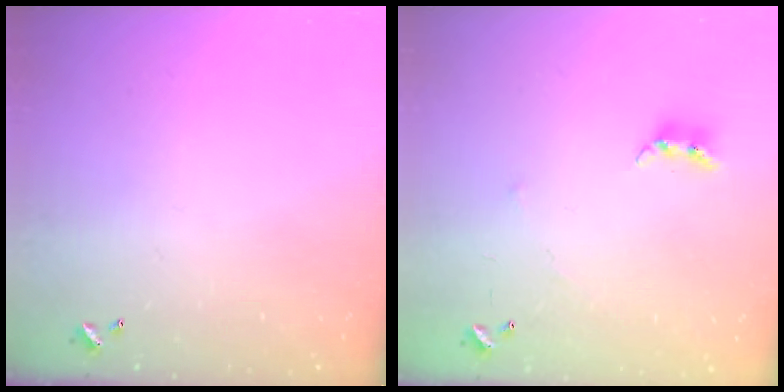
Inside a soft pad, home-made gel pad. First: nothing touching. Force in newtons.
{"total": 5.1, "press": 5.1, "slide": 0.5}